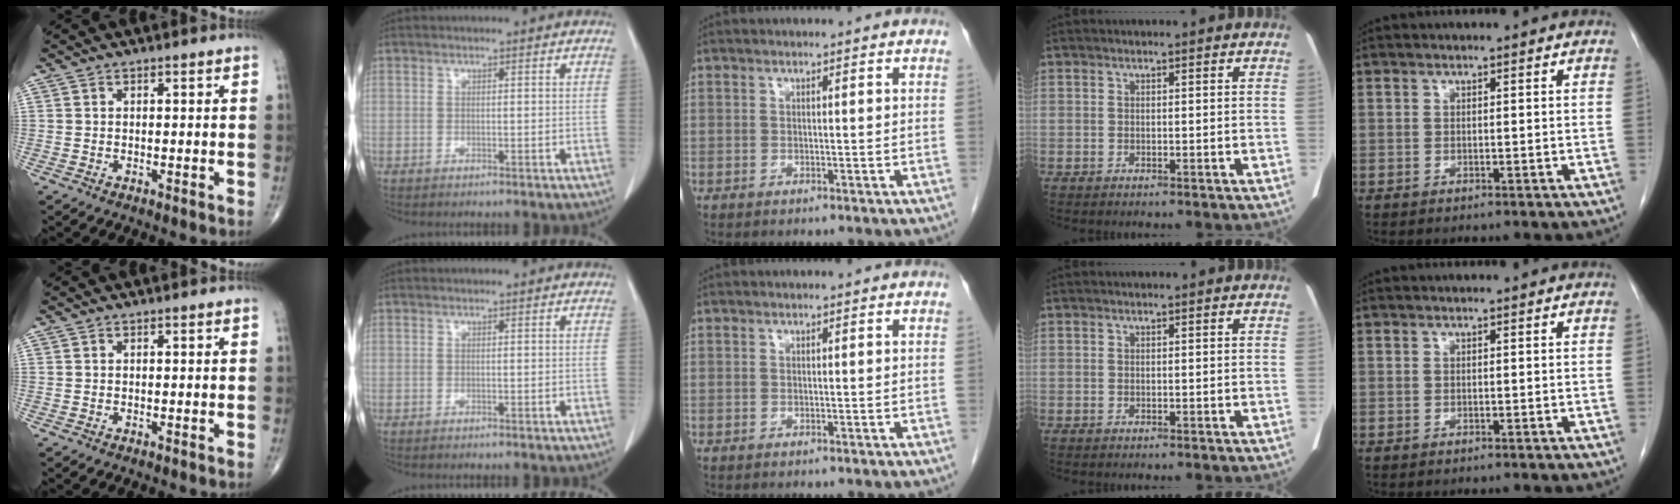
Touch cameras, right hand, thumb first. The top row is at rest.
{}